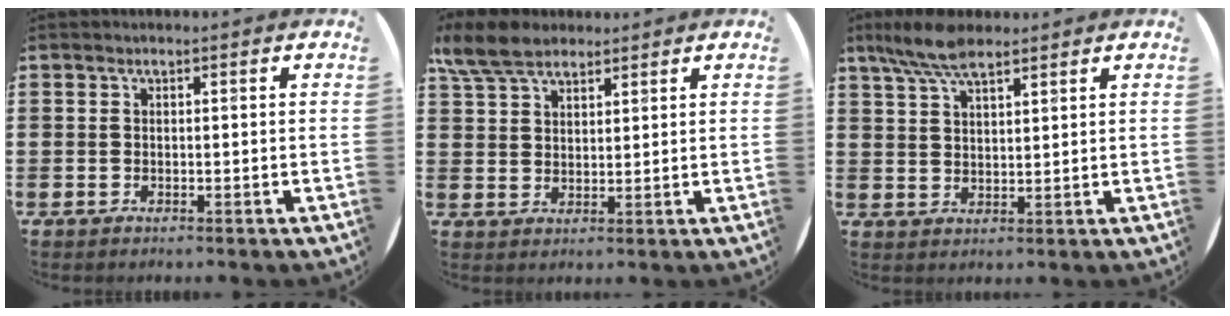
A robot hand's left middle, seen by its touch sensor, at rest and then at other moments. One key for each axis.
{"total": 6.4, "fx": 5.4, "fy": 2.3, "fz": 2.5, "tx": -0.064, "ty": -0.005, "tz": 0.103}
{"total": 6.7, "fx": 5.2, "fy": 2.1, "fz": 3.7, "tx": -0.084, "ty": -0.006, "tz": 0.095}